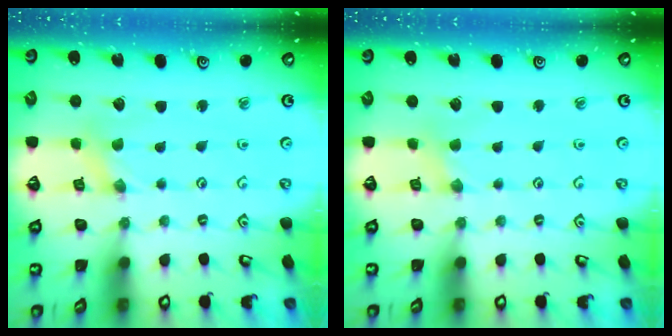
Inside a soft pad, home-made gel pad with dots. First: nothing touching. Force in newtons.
{"total": 1.8, "press": 1.7, "slide": 0.4}